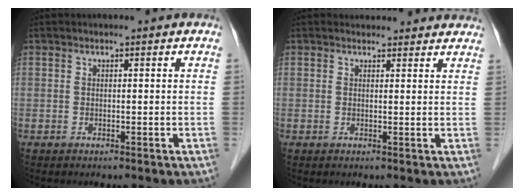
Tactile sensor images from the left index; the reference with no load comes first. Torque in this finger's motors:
{"motor_torque": [0.24, -0.32, -0.02, -0.07]}